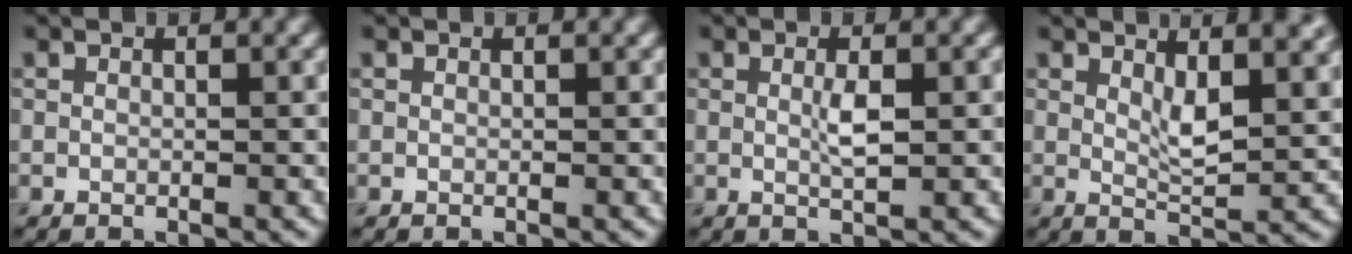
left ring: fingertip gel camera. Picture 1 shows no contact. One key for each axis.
{"total": 0.0}
{"total": 2.1, "fx": 0.2, "fy": 0.3, "fz": 2.1, "tx": -0.040, "ty": 0.002, "tz": 0.004}
{"total": 4.7, "fx": 2.0, "fy": 1.6, "fz": 4.0, "tx": -0.069, "ty": -0.003, "tz": 0.035}